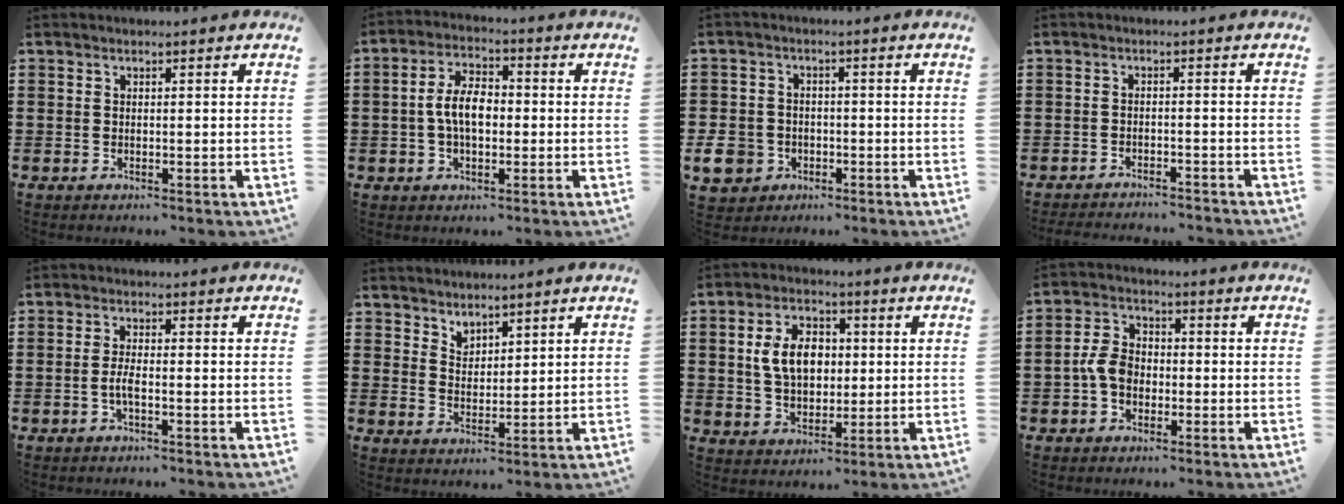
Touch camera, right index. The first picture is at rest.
{"total": 6.4, "force": [-0.3, 3.2, 5.5], "torque": [-0.113, 0.004, -0.009]}
{"total": 5.6, "force": [-2.2, 4.6, 2.1], "torque": [-0.073, 0.003, -0.045]}
{"total": 2.0, "force": [-2.0, -0.3, 0.1], "torque": [-0.005, 0.000, -0.041]}
{"total": 2.4, "force": [-0.8, 0.5, 2.2], "torque": [-0.056, -0.004, -0.018]}
{"total": 3.1, "force": [3.0, 0.8, -0.4], "torque": [-0.002, -0.004, 0.059]}
{"total": 7.6, "force": [1.2, 5.1, 5.5], "torque": [-0.125, 0.010, 0.015]}
{"total": 5.2, "force": [-1.3, 3.6, 3.5], "torque": [-0.087, 0.002, -0.030]}